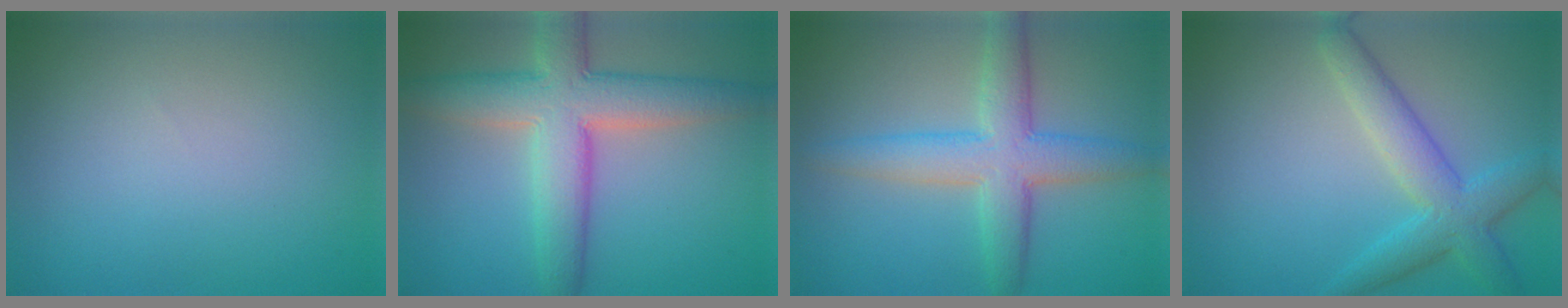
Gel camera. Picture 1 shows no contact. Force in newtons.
{"total": 7.9, "press": 7.9, "slide": 0.6}
{"total": 5.9, "press": 5.9, "slide": 0.1}
{"total": 4.8, "press": 4.8, "slide": 0.2}